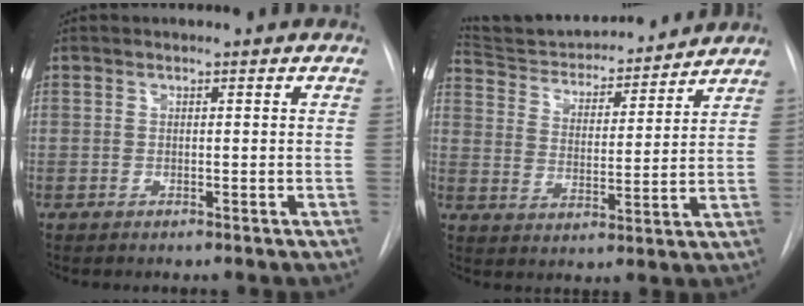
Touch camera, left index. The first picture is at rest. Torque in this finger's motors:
{"motor_torque": [-0.58, -1.39, 0.01, 0.03]}